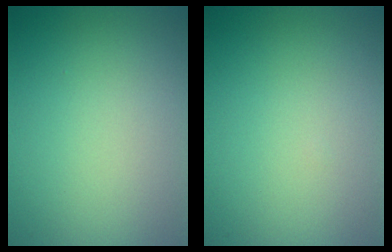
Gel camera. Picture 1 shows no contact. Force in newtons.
{"total": 0.0}